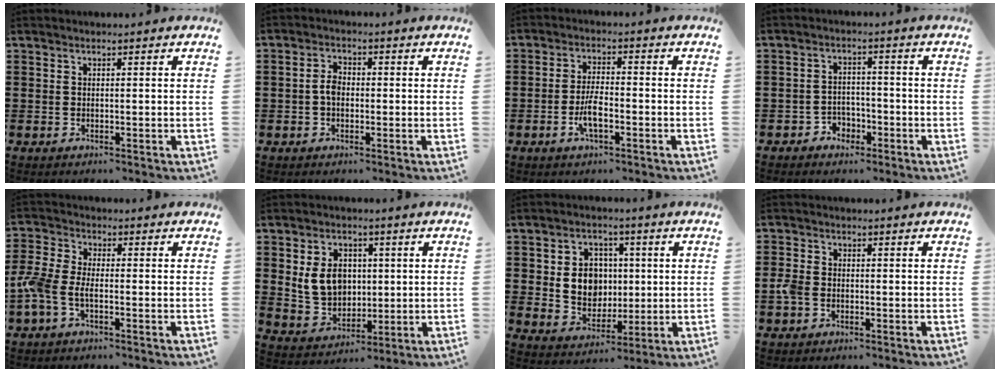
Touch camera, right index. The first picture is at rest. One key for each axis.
{"total": 2.7, "fx": -0.5, "fy": 1.7, "fz": 2.0, "tx": -0.046, "ty": 0.001, "tz": -0.011}
{"total": 4.8, "fx": -1.9, "fy": 1.5, "fz": 4.2, "tx": -0.091, "ty": -0.001, "tz": -0.039}
{"total": 2.9, "fx": -2.0, "fy": 2.0, "fz": 0.6, "tx": -0.019, "ty": 0.006, "tz": -0.045}
{"total": 4.5, "fx": -1.9, "fy": 1.8, "fz": 3.6, "tx": -0.104, "ty": -0.009, "tz": -0.046}
{"total": 7.7, "fx": 1.4, "fy": 6.2, "fz": 4.3, "tx": -0.094, "ty": 0.011, "tz": 0.022}
{"total": 6.9, "fx": 0.9, "fy": 6.1, "fz": 3.2, "tx": -0.069, "ty": 0.015, "tz": 0.013}
{"total": 2.8, "fx": -0.9, "fy": 1.8, "fz": 1.9, "tx": -0.058, "ty": -0.005, "tz": -0.023}